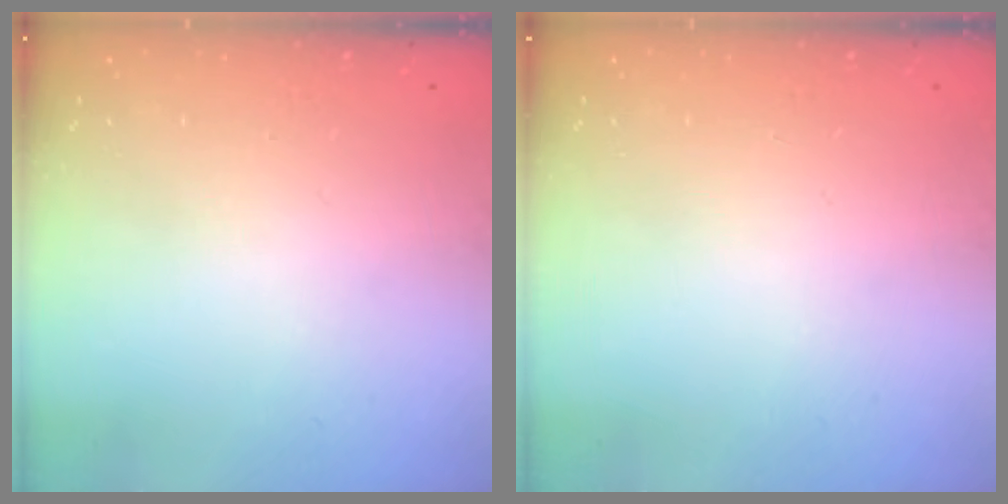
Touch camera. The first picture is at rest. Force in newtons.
{"total": 0.0}